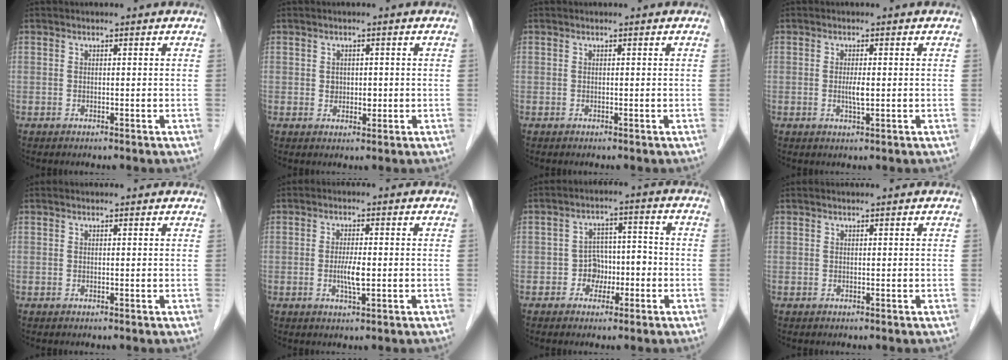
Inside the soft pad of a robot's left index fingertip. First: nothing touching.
{"total": 1.8, "force": [-0.2, 1.4, 1.1], "torque": [-0.018, -0.003, 0.001]}
{"total": 0.0}
{"total": 2.0, "force": [-0.3, 0.3, 1.9], "torque": [-0.041, -0.005, -0.005]}
{"total": 2.3, "force": [2.2, 0.5, 0.7], "torque": [-0.015, 0.021, 0.024]}
{"total": 3.1, "force": [-0.7, 0.4, 3.0], "torque": [-0.063, -0.008, -0.012]}
{"total": 4.5, "force": [-2.0, 3.6, 1.9], "torque": [-0.027, 0.019, -0.033]}
{"total": 1.2, "force": [1.1, -0.1, 0.6], "torque": [-0.006, 0.011, 0.019]}